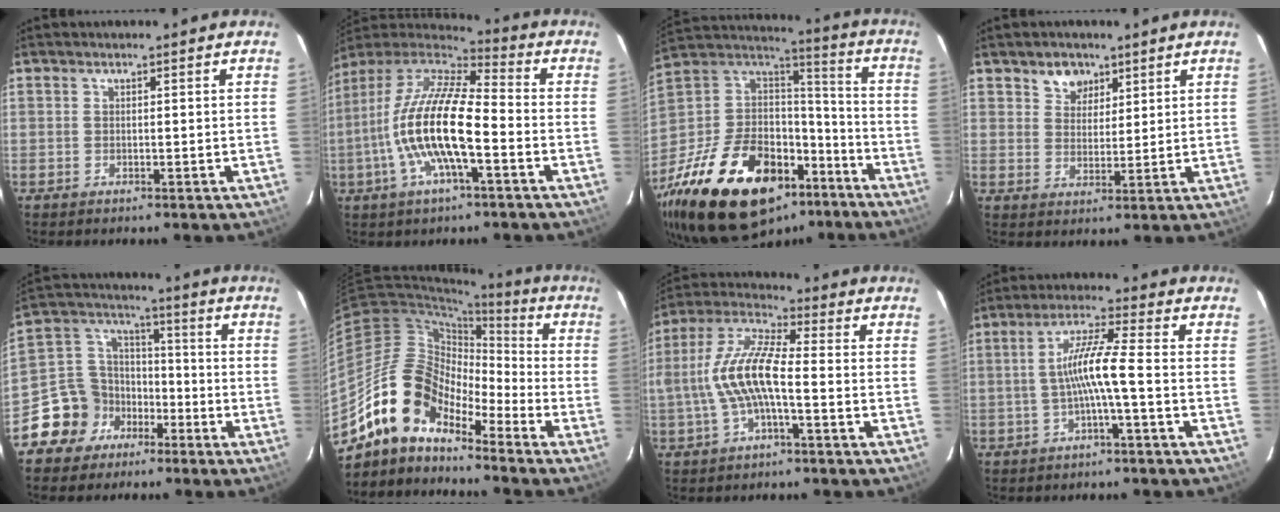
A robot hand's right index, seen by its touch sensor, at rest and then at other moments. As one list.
[{"total": 17.3, "force": [-4.3, 4.4, 16.1], "torque": [-0.306, -0.008, -0.088]}, {"total": 34.6, "force": [-20.8, 18.8, 20.3], "torque": [-0.416, 0.007, -0.313]}, {"total": 4.8, "force": [3.1, 3.4, 1.3], "torque": [-0.013, 0.005, 0.057]}, {"total": 11.7, "force": [-7.0, 9.2, 1.9], "torque": [-0.059, 0.056, -0.120]}, {"total": 13.7, "force": [-10.9, 5.6, 6.0], "torque": [-0.100, 0.019, -0.218]}, {"total": 12.1, "force": [-2.1, 3.3, 11.4], "torque": [-0.238, 0.011, -0.041]}, {"total": 7.4, "force": [-1.7, -0.5, 7.2], "torque": [-0.150, 0.009, -0.029]}]